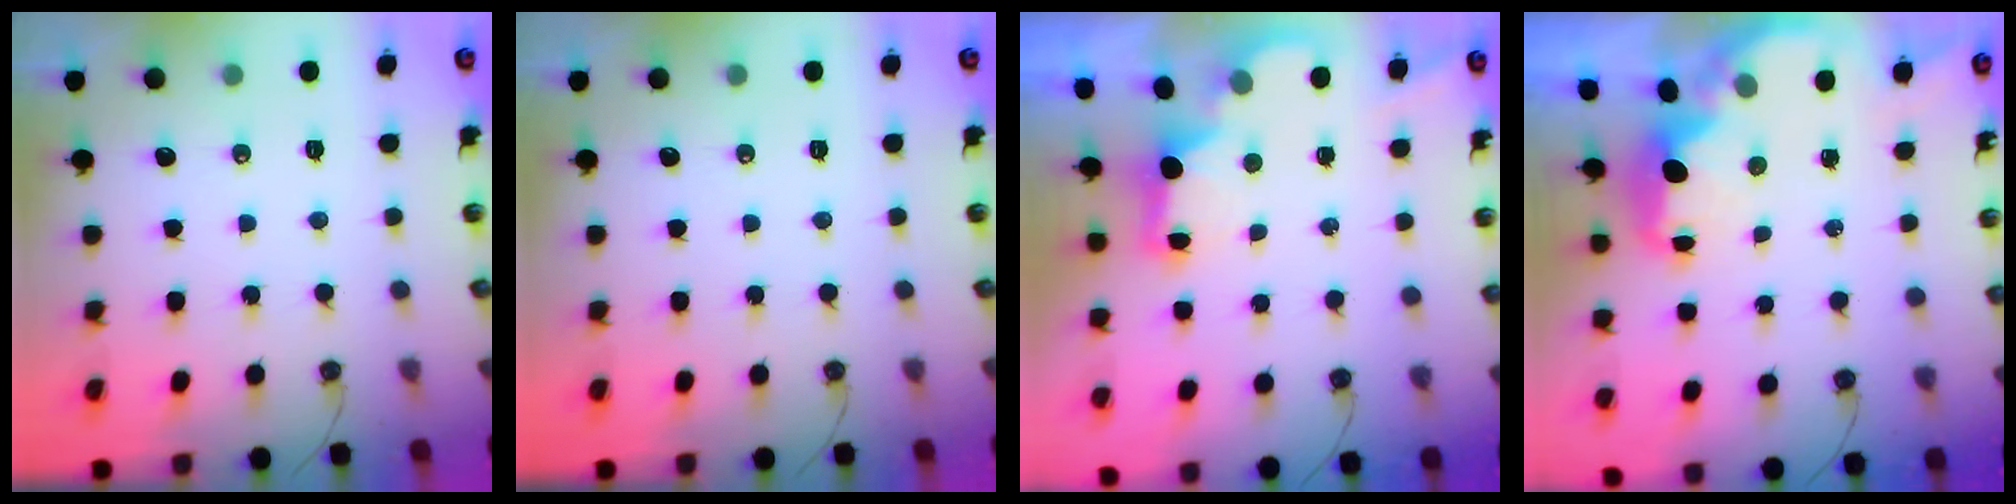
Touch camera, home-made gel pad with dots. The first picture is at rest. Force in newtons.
{"total": 0.0}
{"total": 2.4, "press": 2.3, "slide": 0.7}
{"total": 3.5, "press": 3.4, "slide": 0.4}